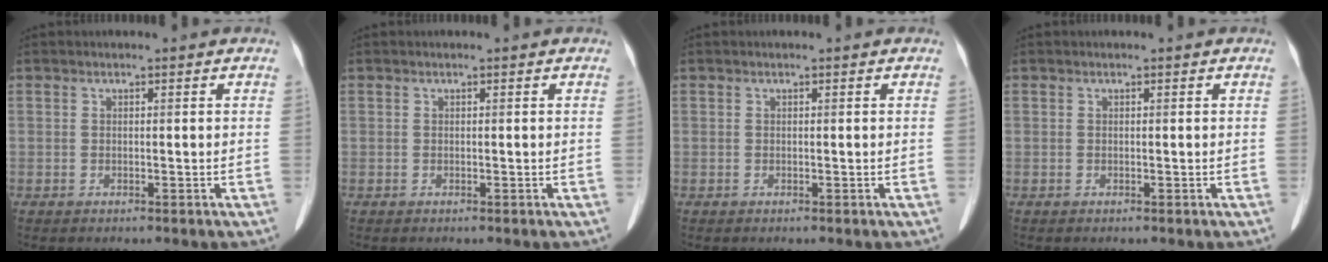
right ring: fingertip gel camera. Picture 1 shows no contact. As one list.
[{"total": 0.0}, {"total": 0.0}, {"total": 0.0}]